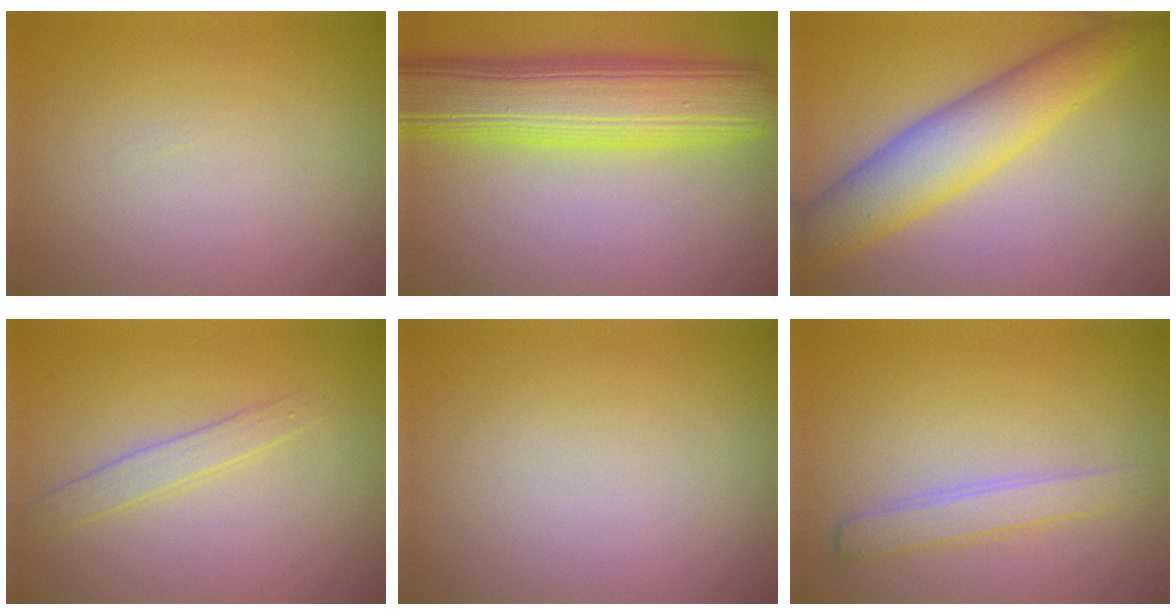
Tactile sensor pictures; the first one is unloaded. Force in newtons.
{"total": 10.4, "press": 10.4, "slide": 0.3}
{"total": 6.4, "press": 6.4, "slide": 0.2}
{"total": 1.7, "press": 1.7, "slide": 0.1}
{"total": 0.0}
{"total": 2.2, "press": 2.2, "slide": 0.1}